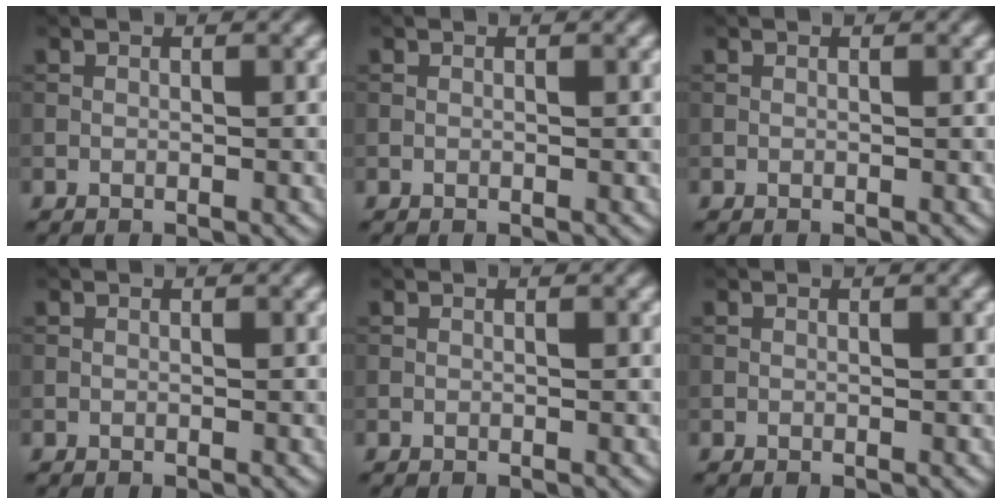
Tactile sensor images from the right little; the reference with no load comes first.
{"total": 0.0}
{"total": 0.0}
{"total": 0.0}
{"total": 0.0}
{"total": 0.0}